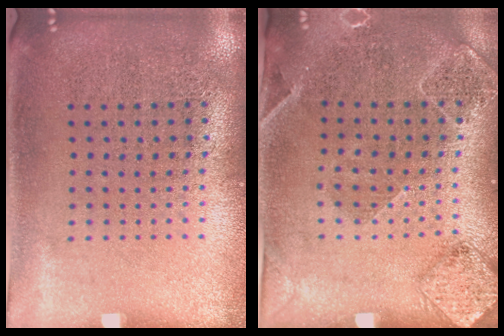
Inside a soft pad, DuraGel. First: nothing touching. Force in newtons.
{"total": 1.6, "press": 1.6, "slide": 0.3}